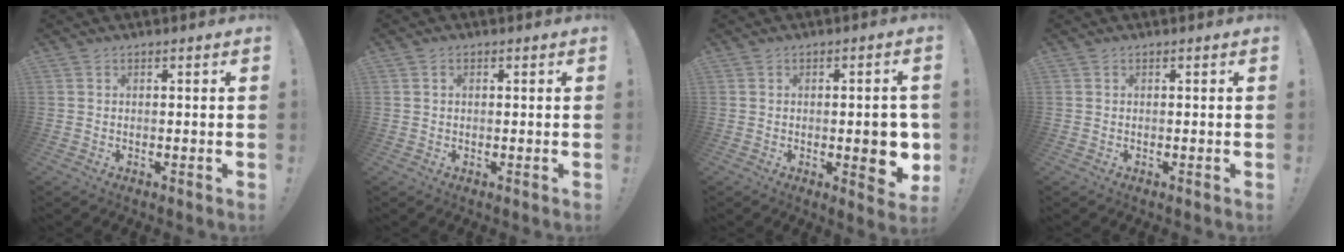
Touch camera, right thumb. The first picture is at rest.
{"total": 0.8, "force": [0.1, 0.6, 0.5], "torque": [-0.001, 0.000, 0.001]}
{"total": 8.6, "force": [-1.2, 2.7, 8.1], "torque": [-0.090, -0.005, -0.017]}
{"total": 0.0}